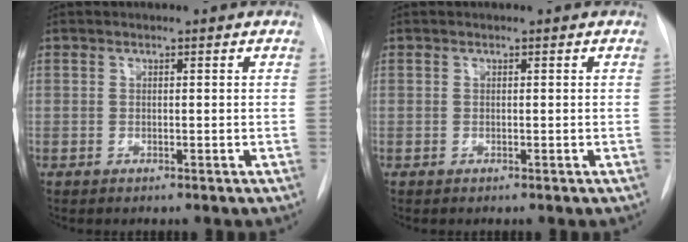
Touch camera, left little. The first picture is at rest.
{"total": 0.0}